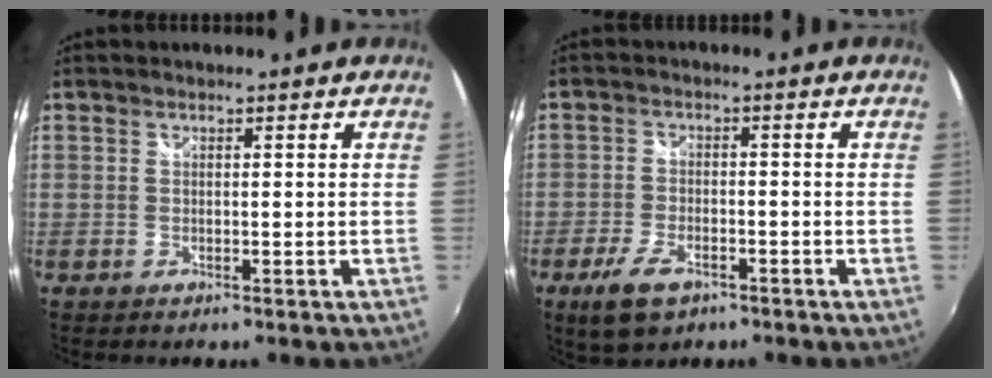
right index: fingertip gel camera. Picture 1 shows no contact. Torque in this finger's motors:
{"motor_torque": [0.51, -0.52, 0.23, 0.04]}